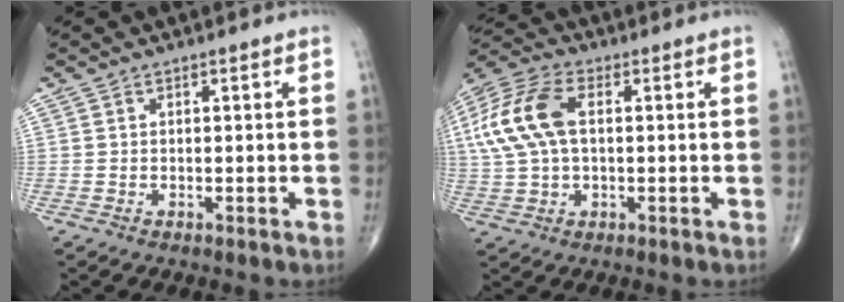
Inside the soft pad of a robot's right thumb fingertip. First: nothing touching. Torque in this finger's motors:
{"motor_torque": [0.91, 1.11, 1.12, 0.08, 0.15]}